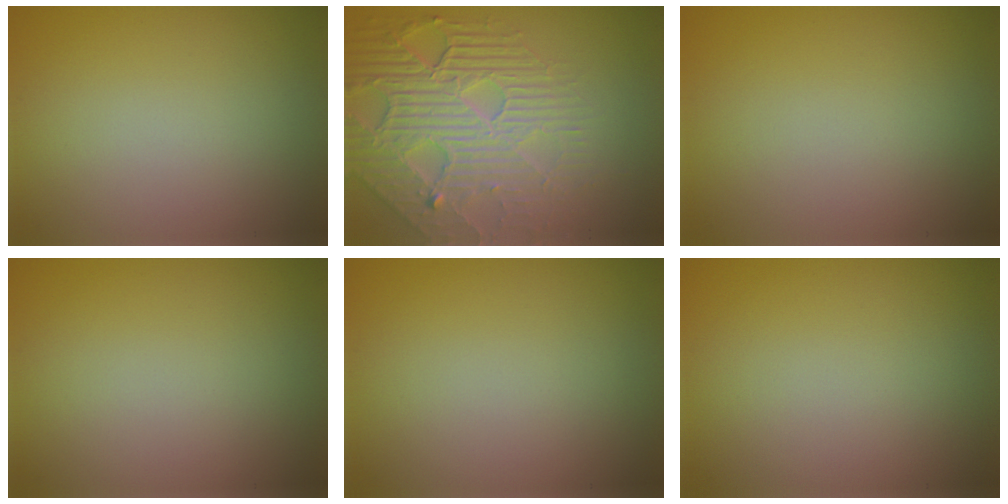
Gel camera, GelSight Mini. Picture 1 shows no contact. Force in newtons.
{"total": 7.2, "press": 5.5, "slide": 4.6}
{"total": 0.0}
{"total": 0.0}
{"total": 0.0}
{"total": 0.0}